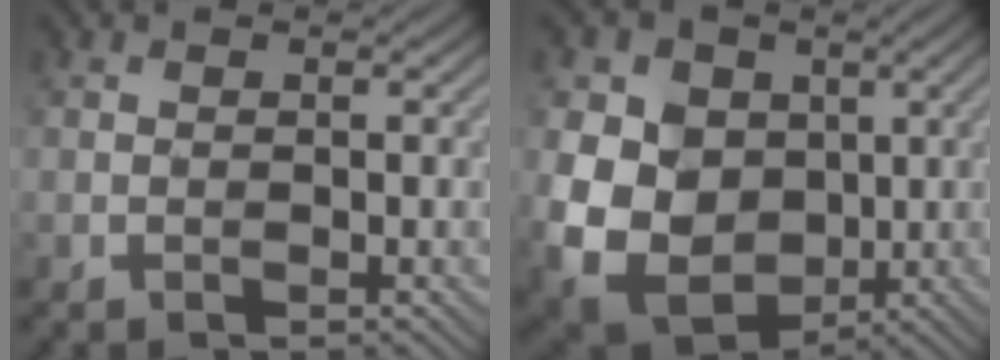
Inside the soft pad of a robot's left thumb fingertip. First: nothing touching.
{"total": 13.8, "force": [0.2, 11.4, 7.8], "torque": [-0.196, -0.013, 0.000]}